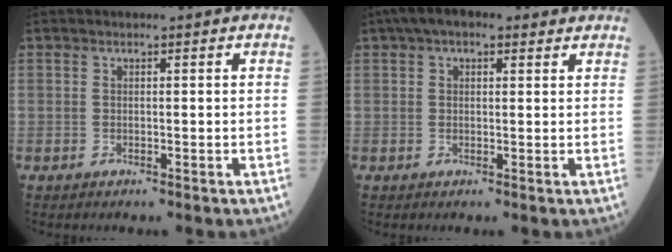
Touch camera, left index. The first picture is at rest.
{"total": 5.9, "force": [3.8, 2.7, 3.7], "torque": [-0.061, 0.039, 0.055]}